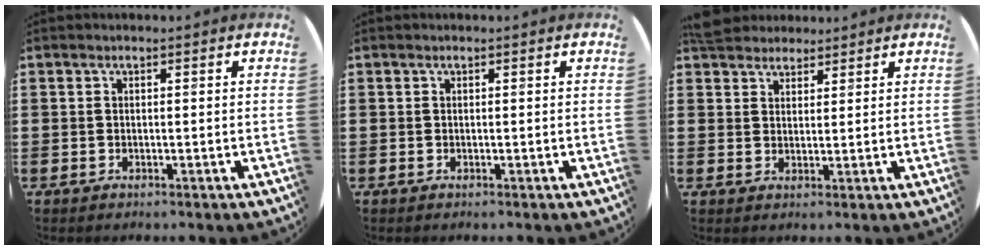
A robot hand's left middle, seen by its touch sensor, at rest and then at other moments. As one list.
[{"total": 0.0}, {"total": 3.9, "force": [3.6, 1.3, 0.2], "torque": [-0.008, -0.004, 0.070]}]